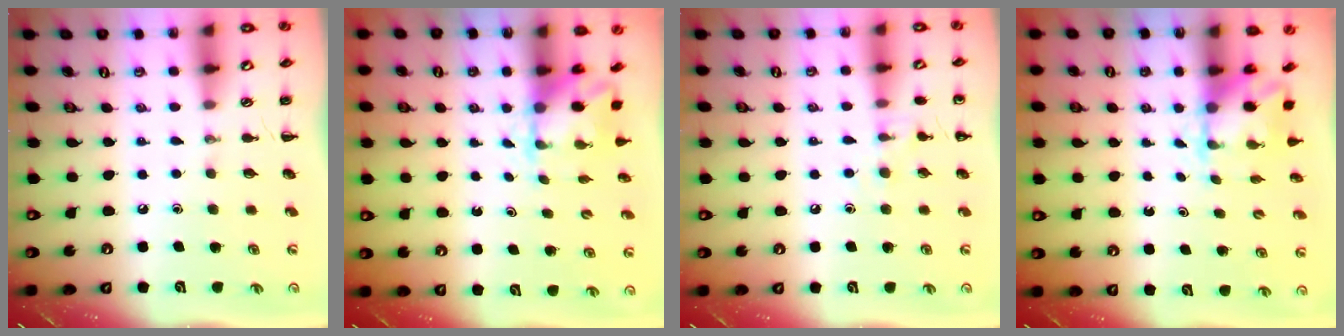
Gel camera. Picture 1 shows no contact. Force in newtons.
{"total": 2.1, "press": 2.0, "slide": 0.7}
{"total": 7.7, "press": 7.6, "slide": 1.4}
{"total": 2.1, "press": 2.0, "slide": 0.7}